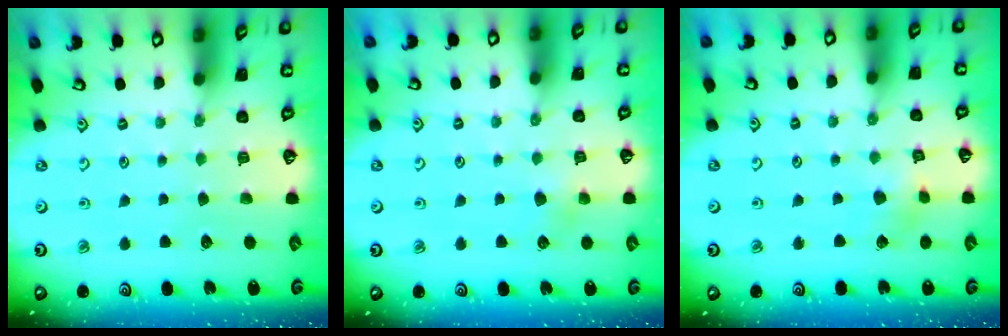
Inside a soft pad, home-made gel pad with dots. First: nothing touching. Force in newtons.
{"total": 5.3, "press": 5.2, "slide": 0.6}
{"total": 3.8, "press": 3.8, "slide": 0.3}